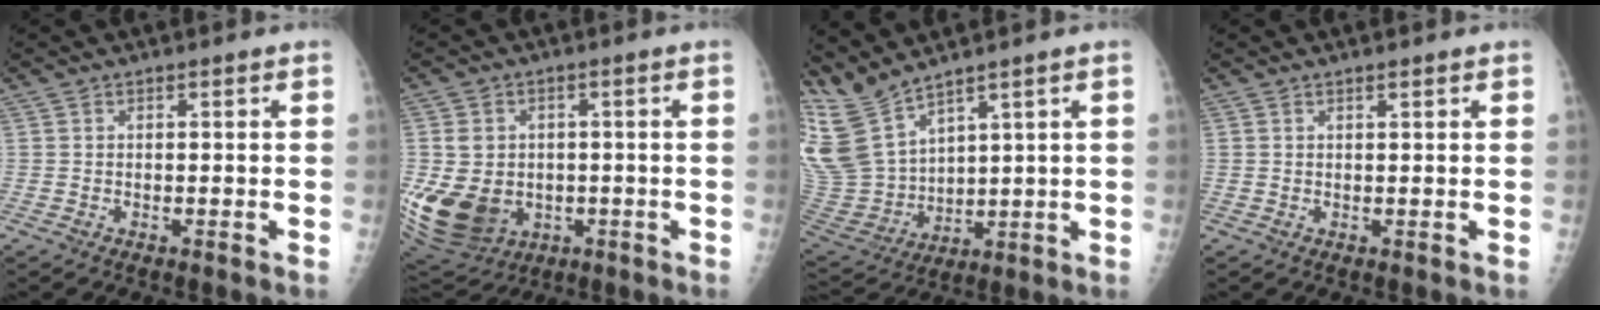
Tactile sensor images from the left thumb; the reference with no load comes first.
{"total": 15.9, "force": [-2.6, 12.9, 9.0], "torque": [-0.186, 0.000, -0.014]}
{"total": 12.0, "force": [10.0, 3.9, 5.4], "torque": [-0.103, -0.053, 0.232]}
{"total": 0.7, "force": [0.5, 0.1, 0.5], "torque": [-0.008, -0.002, 0.010]}